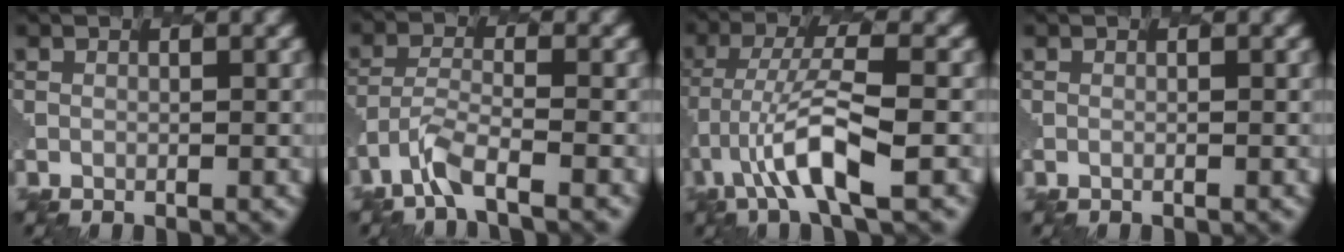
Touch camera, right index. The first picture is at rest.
{"total": 3.5, "force": [-3.0, 0.5, 1.9], "torque": [-0.055, -0.004, -0.070]}
{"total": 6.0, "force": [-2.5, 1.0, 5.3], "torque": [-0.115, 0.014, -0.053]}
{"total": 0.0}